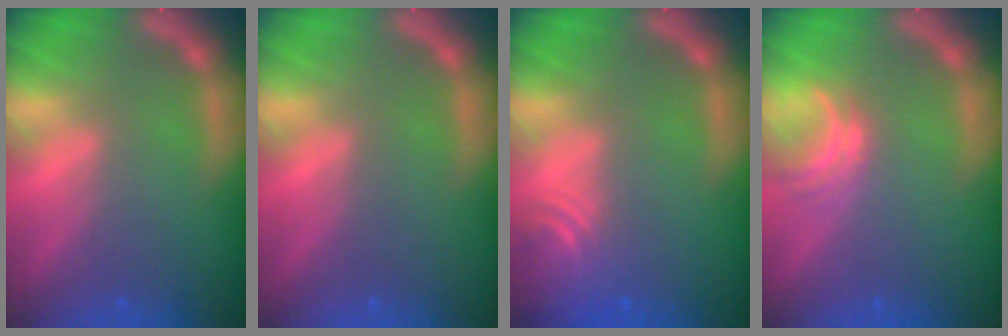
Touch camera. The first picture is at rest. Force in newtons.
{"total": 0.0}
{"total": 4.5}
{"total": 2.5}